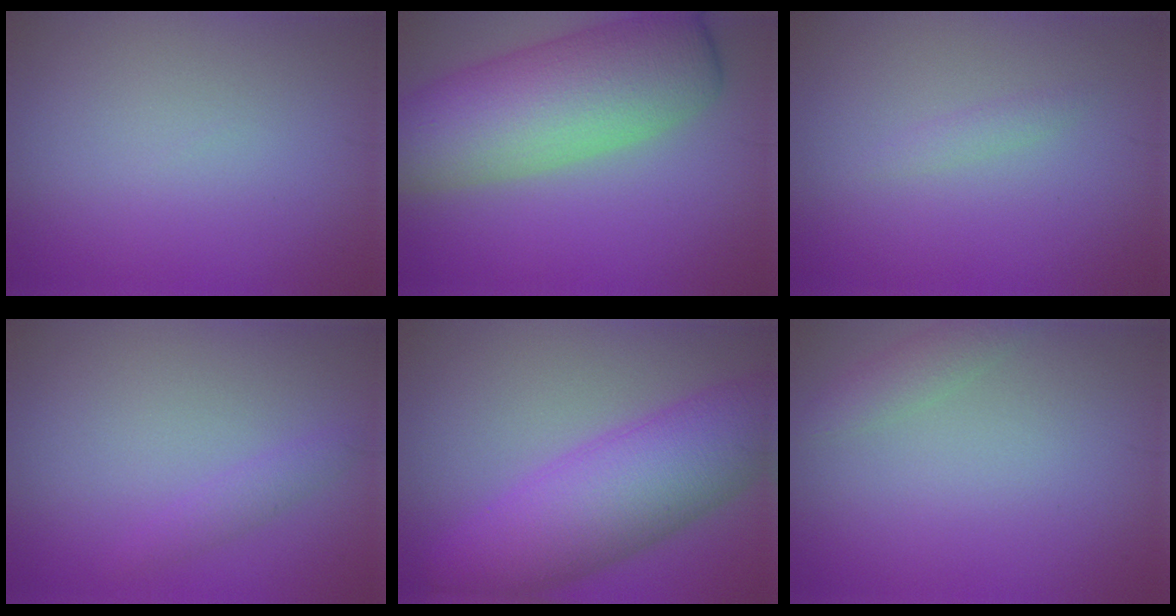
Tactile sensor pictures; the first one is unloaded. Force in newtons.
{"total": 9.9, "press": 9.9, "slide": 0.5}
{"total": 0.8, "press": 0.8, "slide": 0.0}
{"total": 1.3, "press": 1.3, "slide": 0.0}
{"total": 9.6, "press": 9.6, "slide": 0.1}
{"total": 1.6, "press": 1.6, "slide": 0.2}